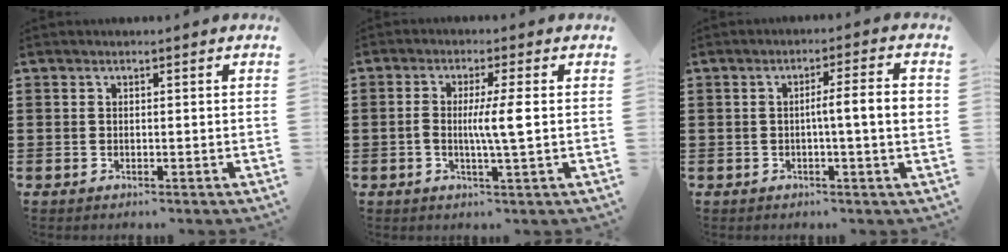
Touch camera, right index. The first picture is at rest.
{"total": 5.2, "force": [-0.3, 0.1, 5.2], "torque": [-0.093, -0.005, -0.010]}
{"total": 5.3, "force": [-0.2, 0.3, 5.3], "torque": [-0.094, 0.000, -0.009]}